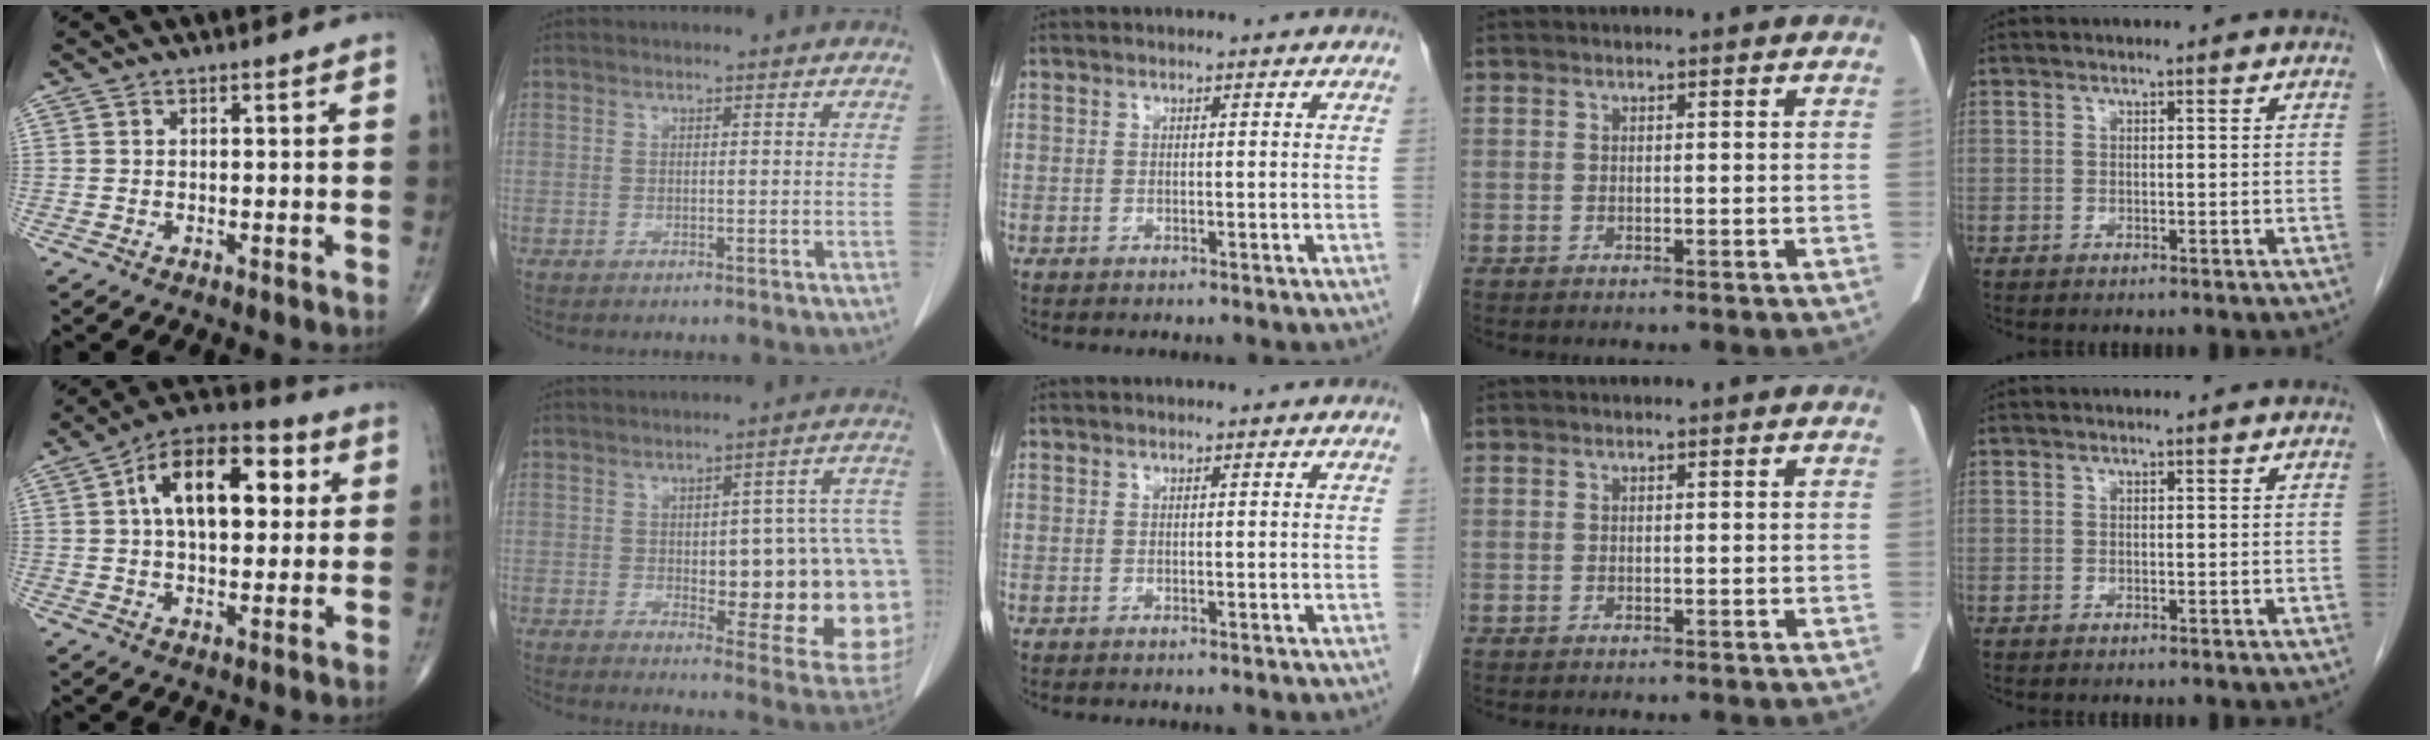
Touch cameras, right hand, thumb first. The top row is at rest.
{"thumb": {"total": 17.1, "force": [3.9, 9.3, 13.8], "torque": [-0.189, 0.022, 0.054]}, "index": {"total": 22.1, "force": [-1.8, 6.0, 21.2], "torque": [-0.182, 0.026, 0.001]}}